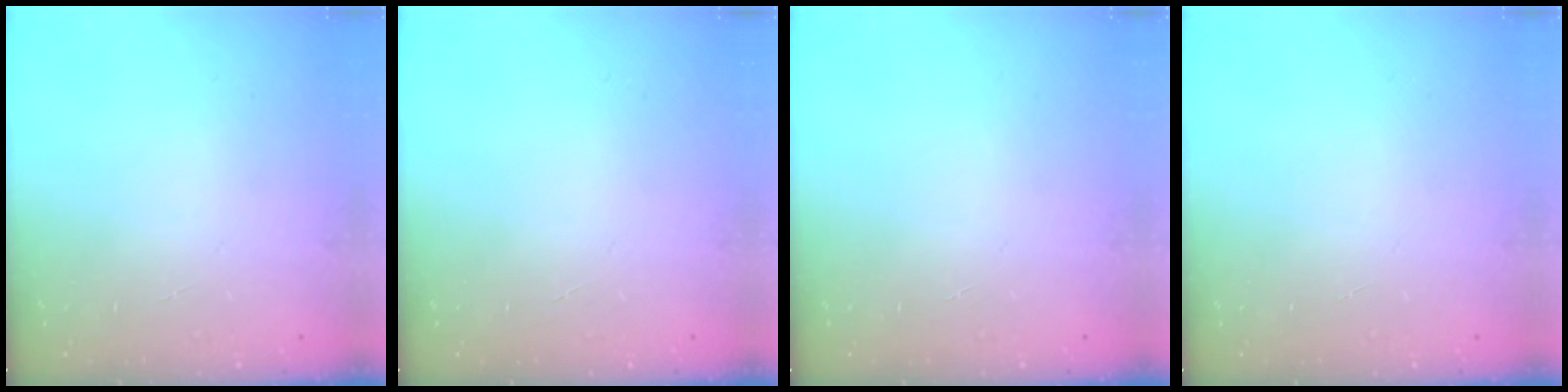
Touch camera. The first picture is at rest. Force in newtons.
{"total": 0.0}
{"total": 0.0}
{"total": 0.0}